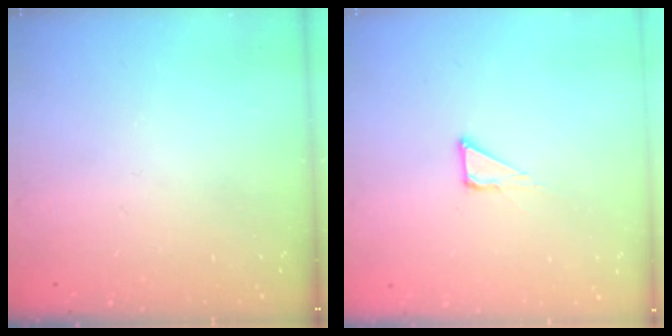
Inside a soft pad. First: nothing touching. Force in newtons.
{"total": 3.5, "press": 3.5, "slide": 0.2}